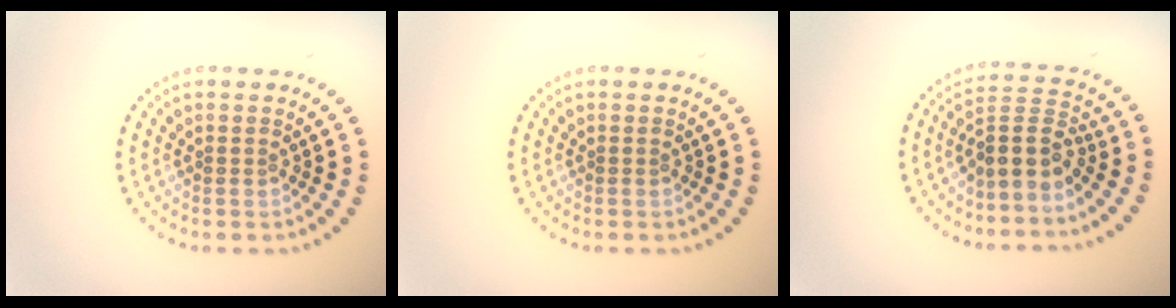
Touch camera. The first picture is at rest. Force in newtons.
{"total": 0.0}
{"total": 3.2, "press": 2.5, "slide": 2.0}